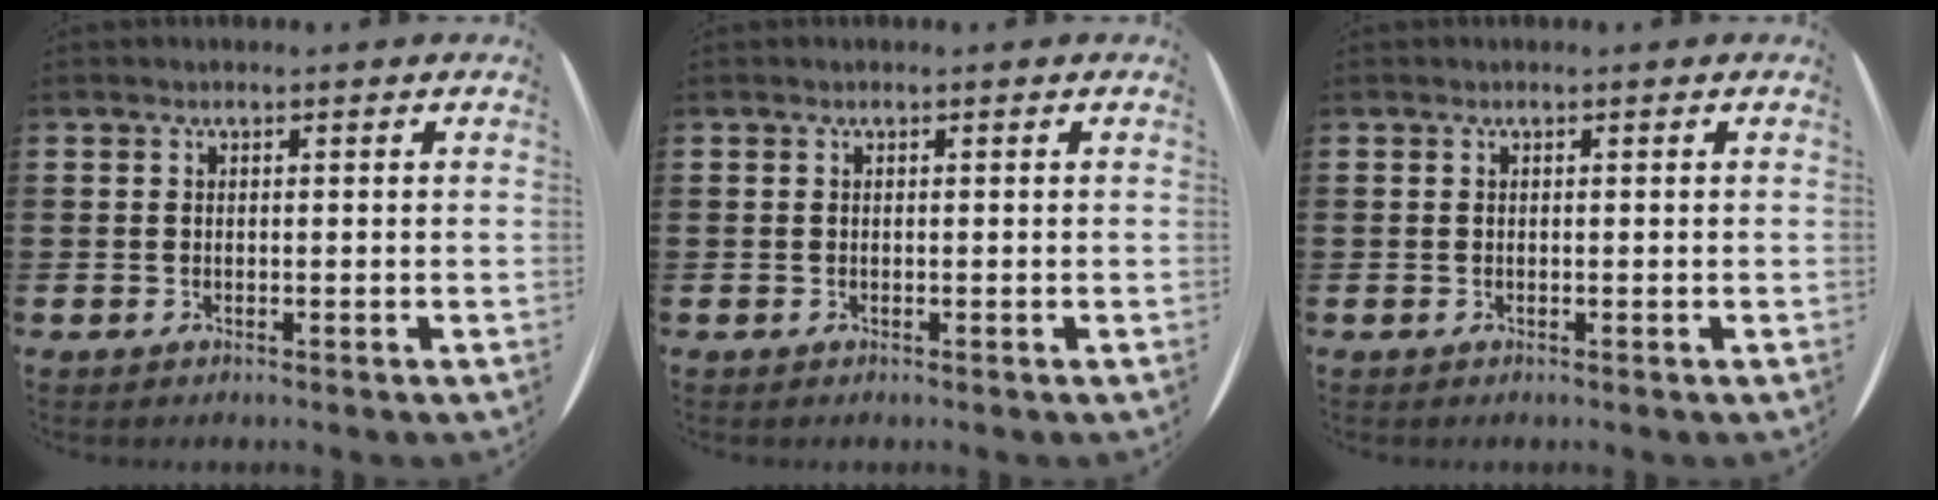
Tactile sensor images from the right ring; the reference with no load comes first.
{"total": 0.0}
{"total": 0.0}